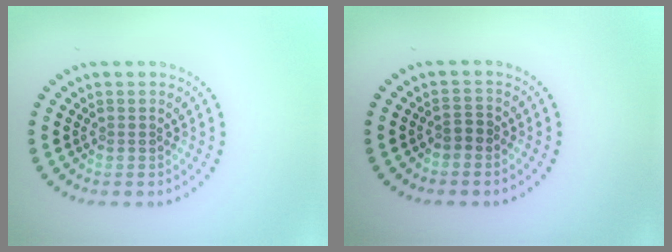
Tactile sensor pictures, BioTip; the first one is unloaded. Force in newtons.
{"total": 1.2, "press": 1.0, "slide": 0.7}